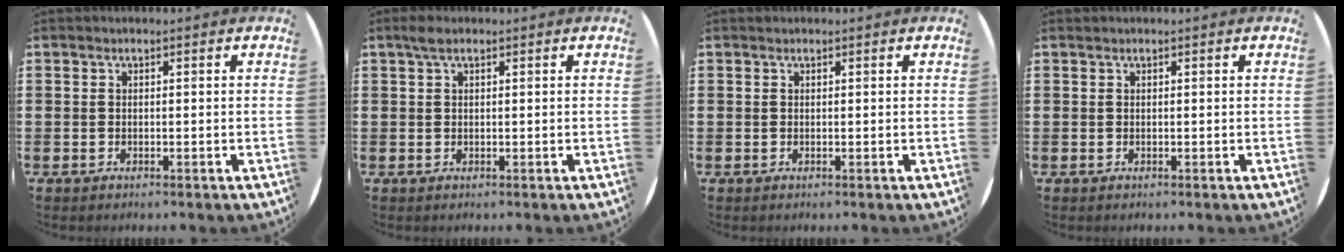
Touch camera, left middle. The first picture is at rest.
{"total": 1.5, "force": [0.9, 0.6, 1.0], "torque": [-0.022, 0.005, 0.015]}
{"total": 0.0}
{"total": 0.0}